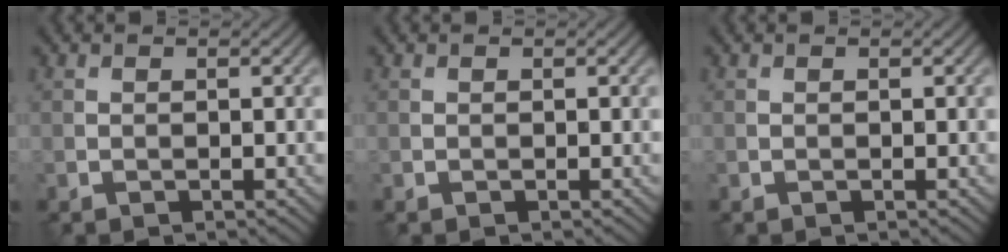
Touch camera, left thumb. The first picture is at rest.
{"total": 0.0}
{"total": 0.0}